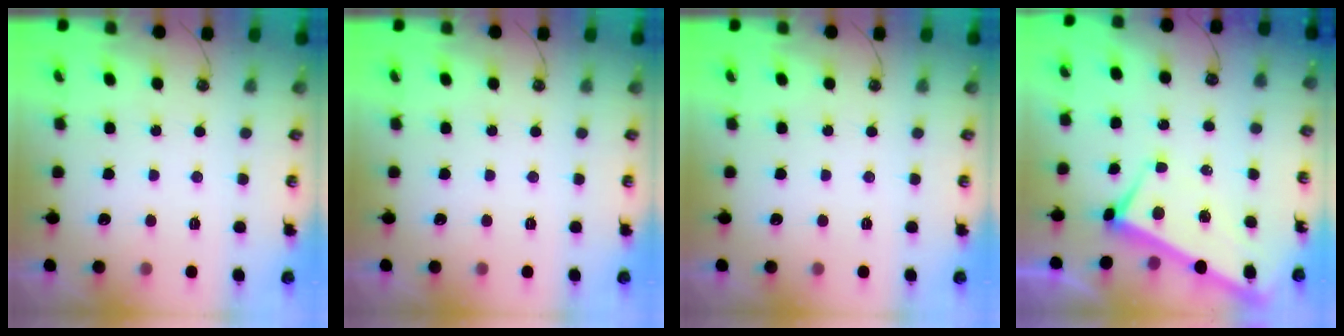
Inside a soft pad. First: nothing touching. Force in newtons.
{"total": 0.0}
{"total": 0.0}
{"total": 3.0, "press": 2.9, "slide": 0.9}